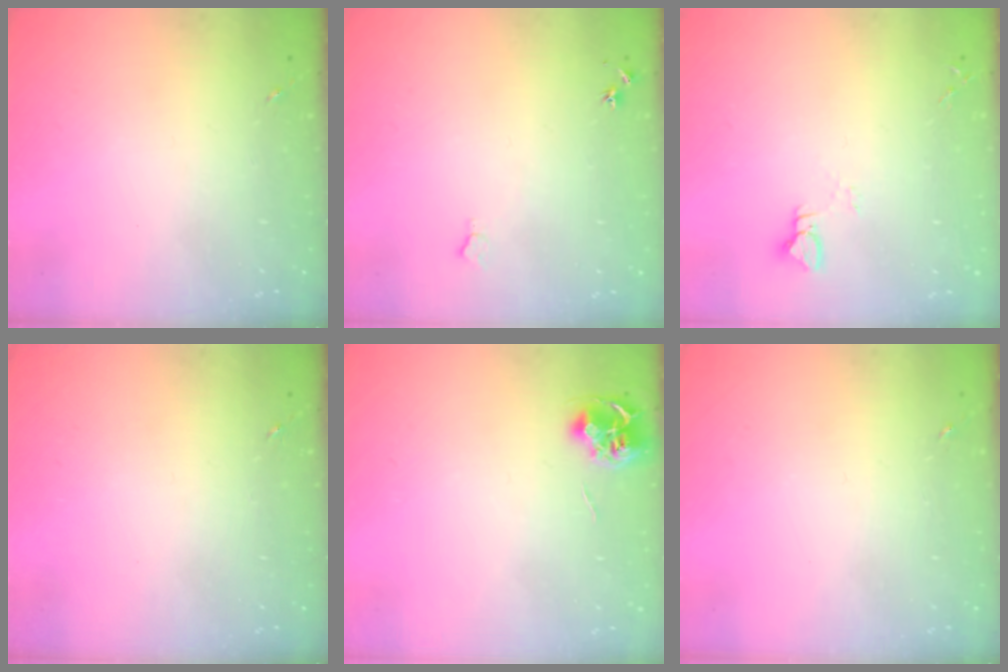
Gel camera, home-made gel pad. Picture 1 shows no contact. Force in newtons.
{"total": 5.6, "press": 5.5, "slide": 0.7}
{"total": 3.0, "press": 3.0, "slide": 0.3}
{"total": 0.0}
{"total": 7.1, "press": 7.1, "slide": 0.4}
{"total": 0.0}